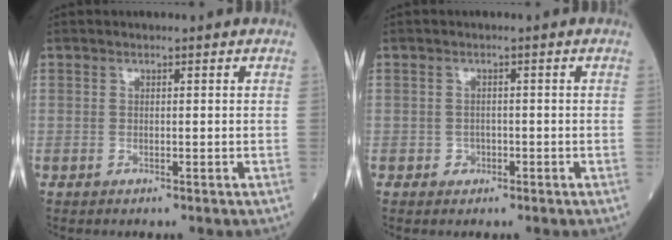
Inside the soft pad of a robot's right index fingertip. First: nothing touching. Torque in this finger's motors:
{"motor_torque": [0.09, -0.12, 0.03, 0.00]}